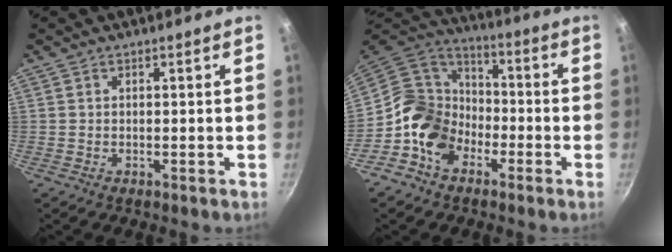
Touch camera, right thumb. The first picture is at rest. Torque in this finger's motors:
{"motor_torque": [2.27, 1.67, 0.74, -0.95, 0.10]}